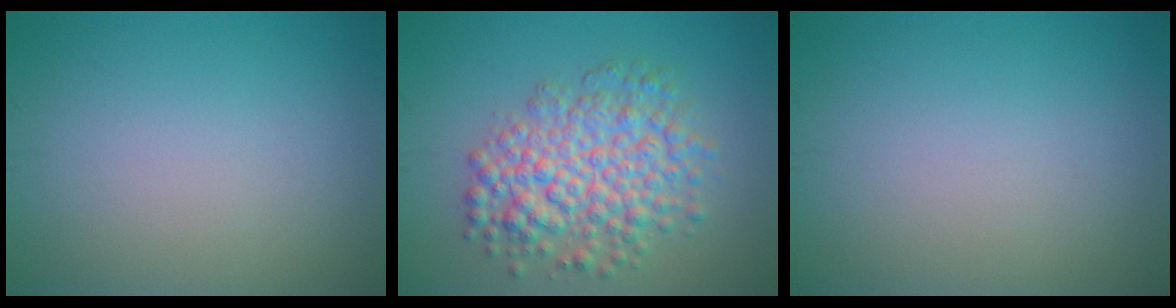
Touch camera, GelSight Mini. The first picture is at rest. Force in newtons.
{"total": 6.7, "press": 6.7, "slide": 0.1}
{"total": 0.0}